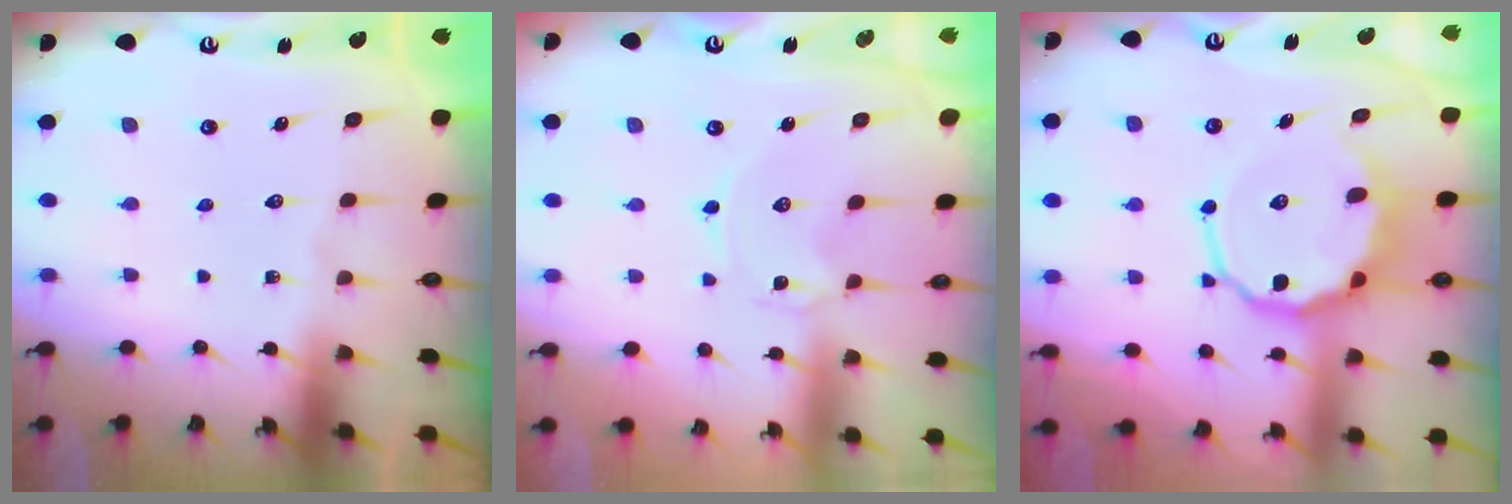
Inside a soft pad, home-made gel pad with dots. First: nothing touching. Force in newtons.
{"total": 0.0}
{"total": 10.1, "press": 9.5, "slide": 3.3}